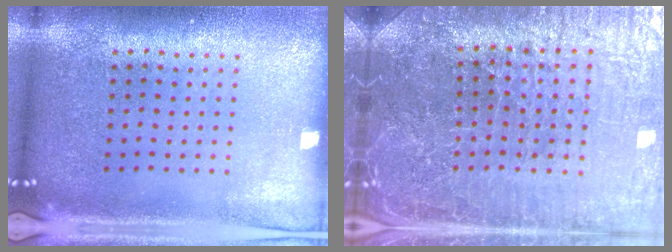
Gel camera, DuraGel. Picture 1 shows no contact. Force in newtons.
{"total": 5.1, "press": 4.8, "slide": 1.5}